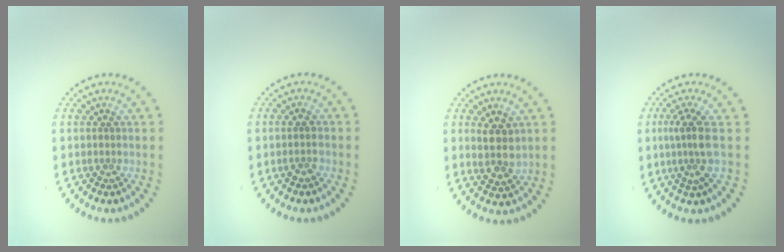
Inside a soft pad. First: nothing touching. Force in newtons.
{"total": 1.5, "press": 1.4, "slide": 0.3}
{"total": 2.8, "press": 2.6, "slide": 1.0}
{"total": 2.8, "press": 2.1, "slide": 1.9}